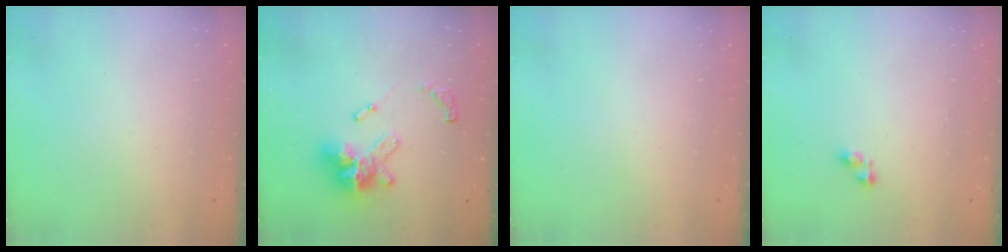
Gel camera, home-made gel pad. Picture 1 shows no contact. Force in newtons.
{"total": 16.1, "press": 16.0, "slide": 1.3}
{"total": 0.0}
{"total": 3.7, "press": 3.7, "slide": 0.5}